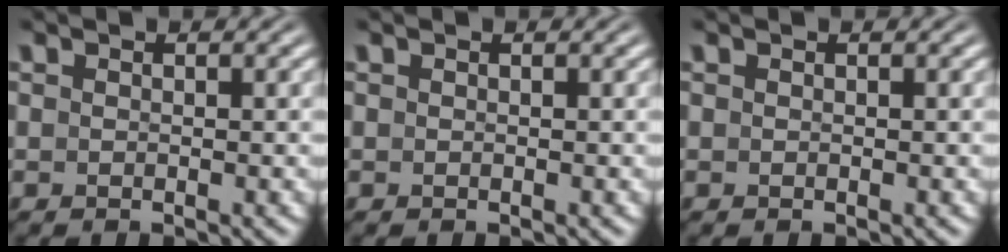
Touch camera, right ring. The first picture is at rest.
{"total": 0.0}
{"total": 0.0}